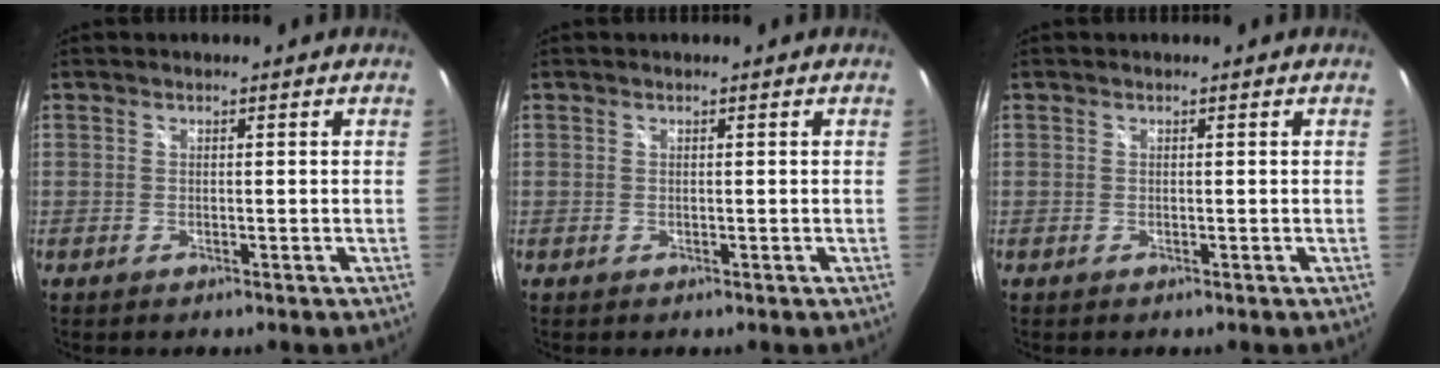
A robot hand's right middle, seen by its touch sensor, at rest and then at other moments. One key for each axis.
{"total": 0.0}
{"total": 0.0}